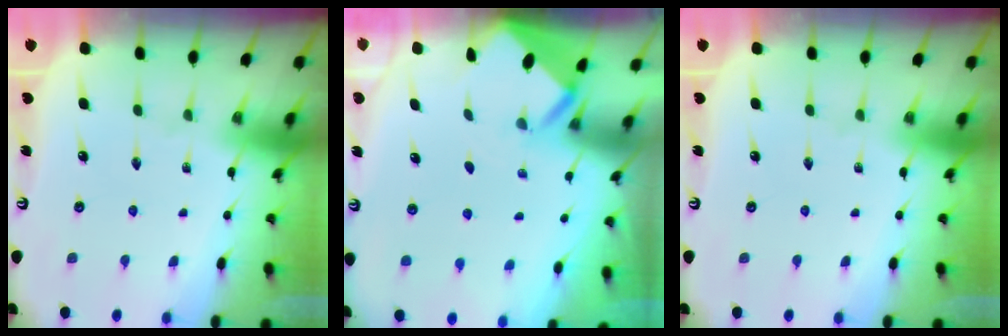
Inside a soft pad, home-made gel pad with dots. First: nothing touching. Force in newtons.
{"total": 2.1, "press": 2.1, "slide": 0.2}
{"total": 0.0}